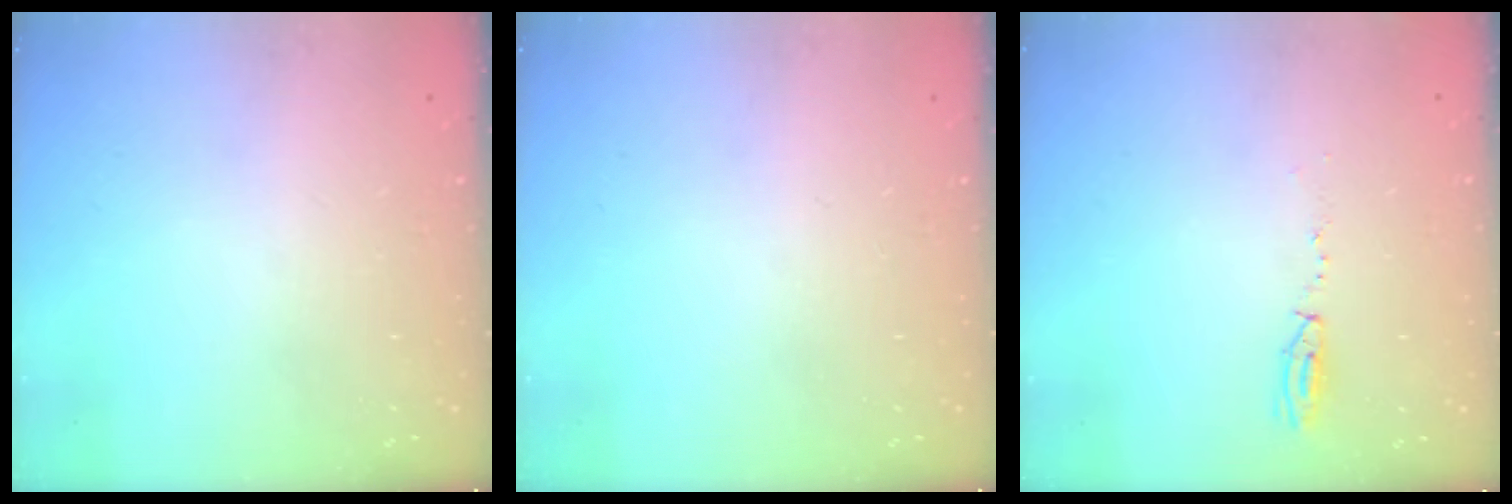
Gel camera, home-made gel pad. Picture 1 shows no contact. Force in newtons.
{"total": 0.0}
{"total": 3.9, "press": 3.8, "slide": 0.9}